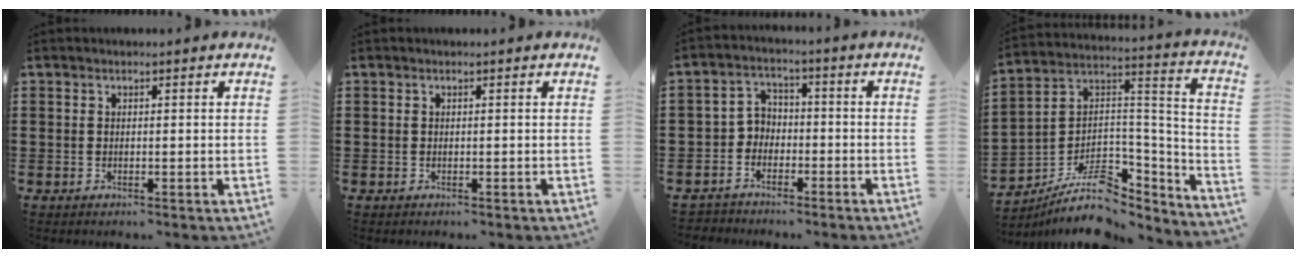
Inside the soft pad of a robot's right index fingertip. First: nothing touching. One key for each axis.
{"total": 0.0}
{"total": 4.1, "fx": -2.3, "fy": 3.3, "fz": 0.3, "tx": -0.020, "ty": 0.007, "tz": -0.051}
{"total": 10.2, "fx": -6.0, "fy": 5.6, "fz": 6.0, "tx": -0.122, "ty": 0.003, "tz": -0.110}